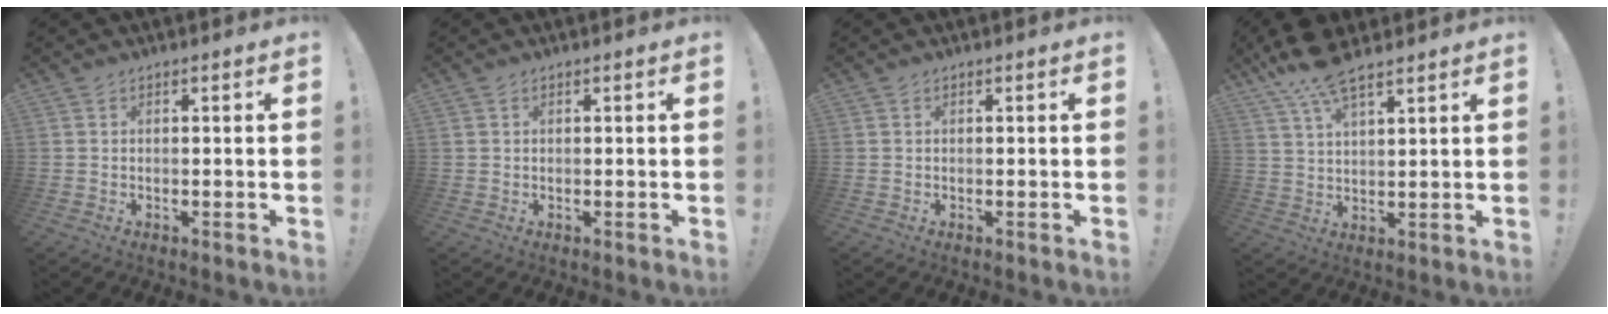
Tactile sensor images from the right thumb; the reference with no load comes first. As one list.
[{"total": 0.5, "force": [0.2, 0.4, 0.1], "torque": [-0.009, 0.005, 0.006]}, {"total": 0.0}, {"total": 9.6, "force": [7.3, 2.6, 5.6], "torque": [-0.110, -0.030, 0.138]}]